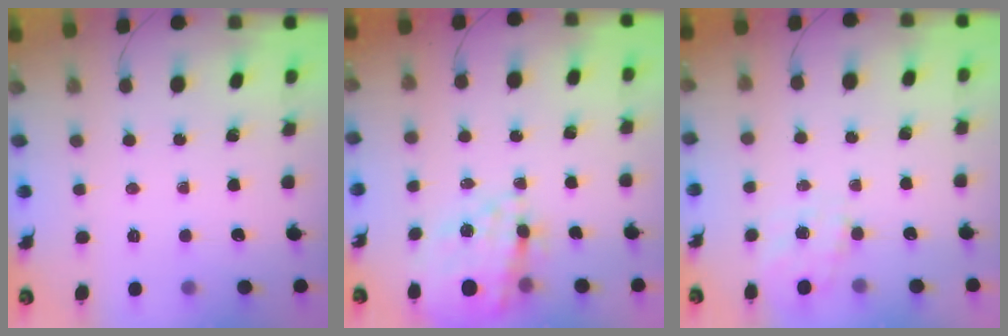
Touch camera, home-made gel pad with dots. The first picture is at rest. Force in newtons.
{"total": 20.1, "press": 19.7, "slide": 4.1}
{"total": 3.0, "press": 2.9, "slide": 1.0}